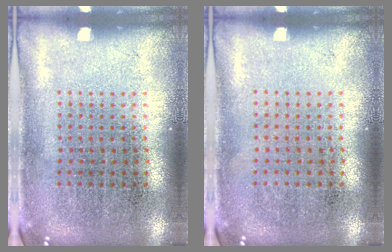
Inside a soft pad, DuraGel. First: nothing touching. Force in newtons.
{"total": 0.0}